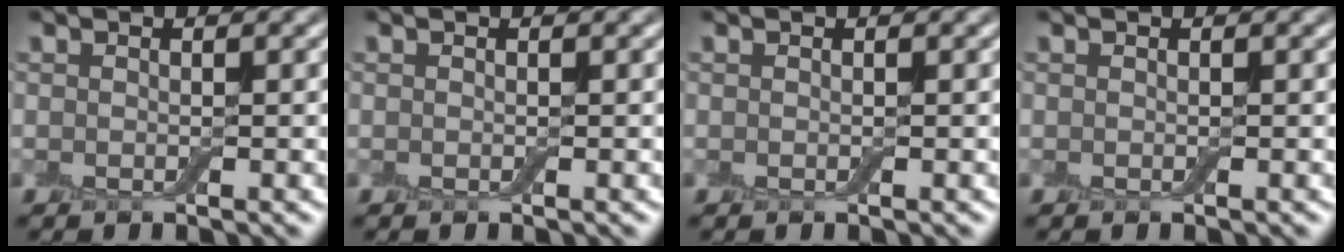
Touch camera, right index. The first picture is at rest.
{"total": 0.0}
{"total": 0.0}
{"total": 0.0}